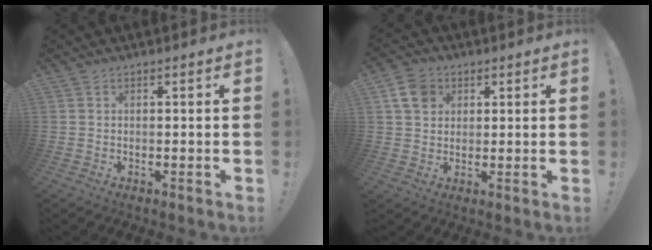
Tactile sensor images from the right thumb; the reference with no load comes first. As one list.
[{"total": 7.7, "force": [3.1, 6.1, 3.6], "torque": [-0.058, 0.001, 0.063]}]